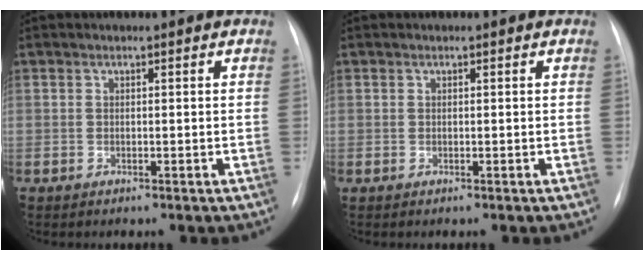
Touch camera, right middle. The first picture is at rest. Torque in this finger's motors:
{"motor_torque": [-1.30, -0.78, -0.01, 0.02]}